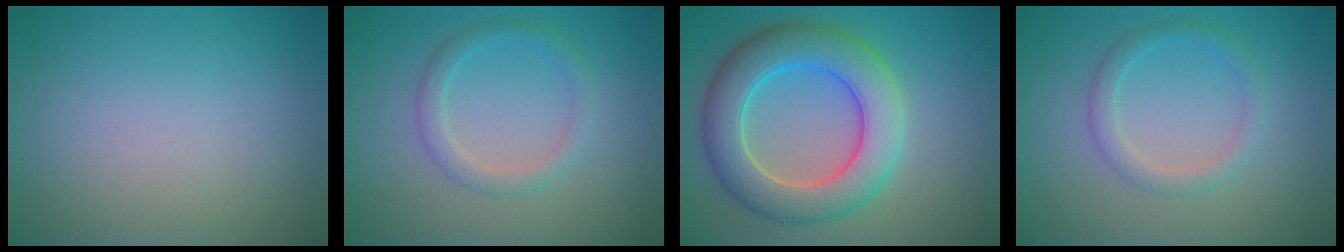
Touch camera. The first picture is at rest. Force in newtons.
{"total": 2.0, "press": 2.0, "slide": 0.1}
{"total": 7.9, "press": 7.8, "slide": 0.6}
{"total": 2.0, "press": 2.0, "slide": 0.1}